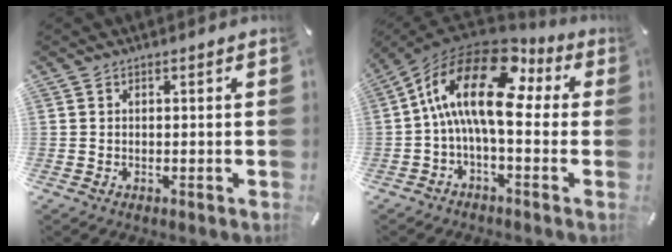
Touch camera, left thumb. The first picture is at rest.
{"total": 17.9, "force": [3.5, 7.7, 15.7], "torque": [-0.334, -0.024, 0.053]}